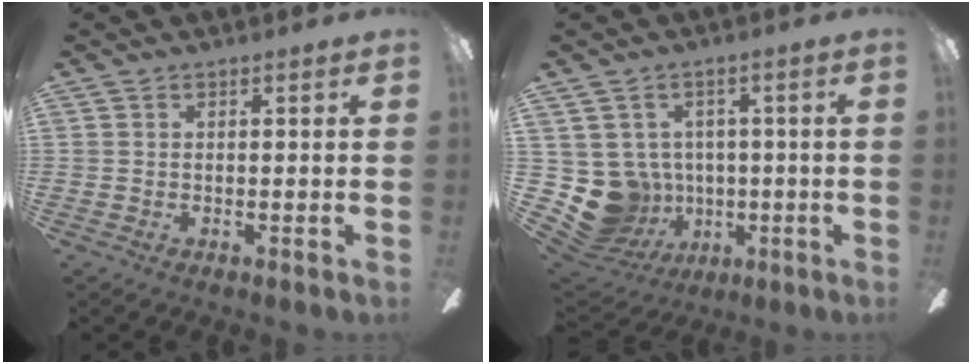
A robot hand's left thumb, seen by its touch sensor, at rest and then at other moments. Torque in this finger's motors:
{"motor_torque": [0.00, 0.11, 0.04, -0.02, 0.00]}